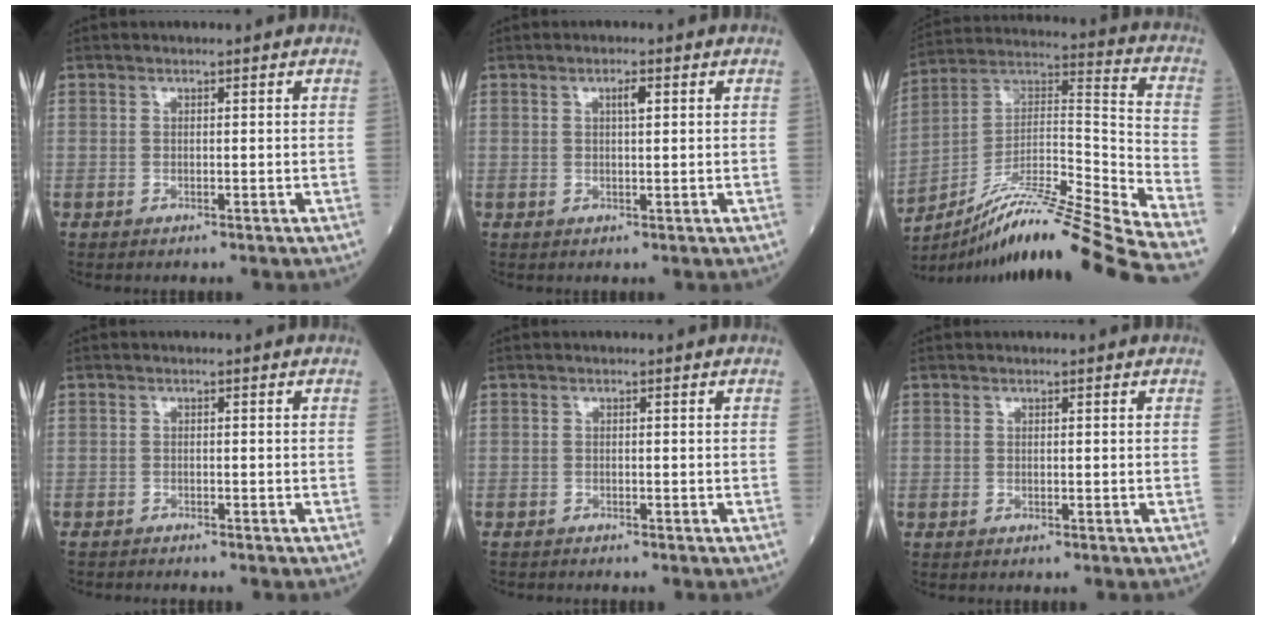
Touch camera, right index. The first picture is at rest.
{"total": 1.7, "force": [0.6, 0.3, 1.6], "torque": [-0.026, 0.001, 0.009]}
{"total": 23.9, "force": [-19.9, -2.4, 13.0], "torque": [-0.193, 0.004, -0.338]}
{"total": 2.2, "force": [-2.1, 0.1, 0.2], "torque": [-0.004, -0.006, -0.036]}
{"total": 1.5, "force": [-1.5, 0.1, 0.1], "torque": [-0.005, -0.004, -0.026]}
{"total": 0.0}